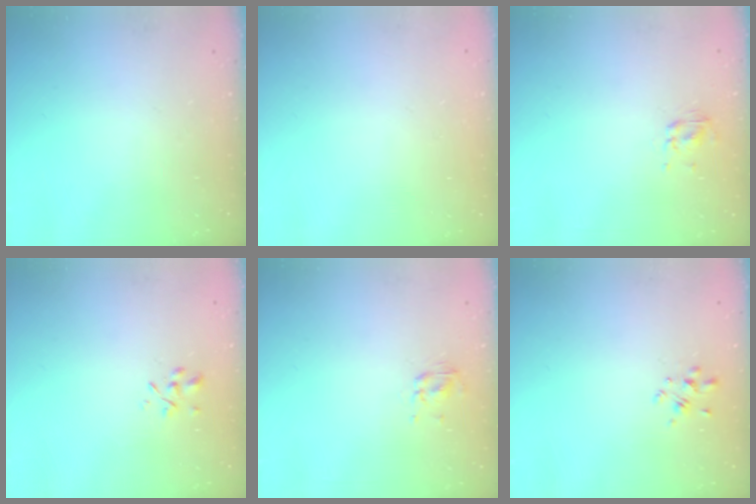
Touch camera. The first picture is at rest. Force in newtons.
{"total": 1.7, "press": 1.7, "slide": 0.2}
{"total": 2.8, "press": 2.6, "slide": 1.0}
{"total": 1.3, "press": 1.2, "slide": 0.5}
{"total": 2.8, "press": 2.6, "slide": 1.0}
{"total": 2.1, "press": 2.0, "slide": 0.9}